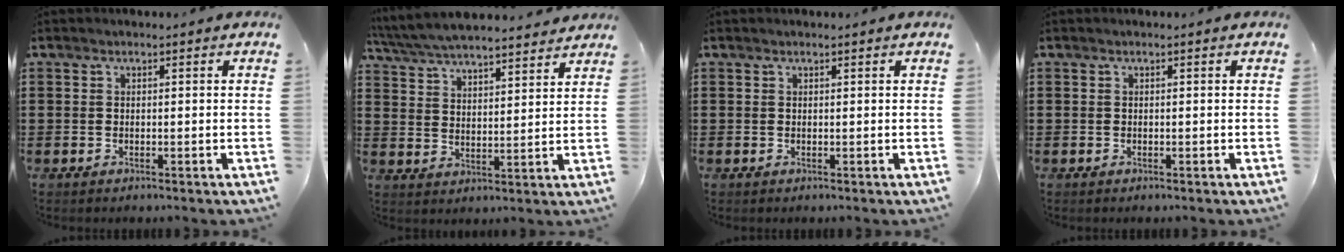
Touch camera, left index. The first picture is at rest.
{"total": 5.7, "force": [5.5, 0.7, 1.1], "torque": [-0.047, -0.027, 0.098]}
{"total": 0.0}
{"total": 0.0}